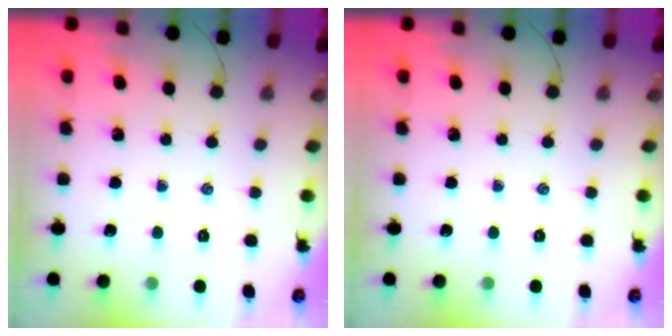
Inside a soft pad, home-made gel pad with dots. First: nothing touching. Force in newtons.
{"total": 0.0}